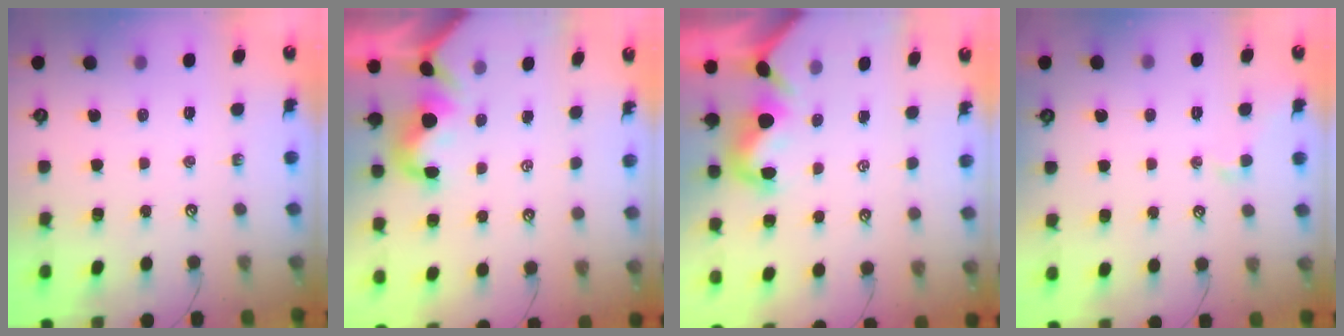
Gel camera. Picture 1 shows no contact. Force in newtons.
{"total": 1.4, "press": 1.3, "slide": 0.5}
{"total": 1.5, "press": 1.2, "slide": 0.9}
{"total": 0.8, "press": 0.6, "slide": 0.5}